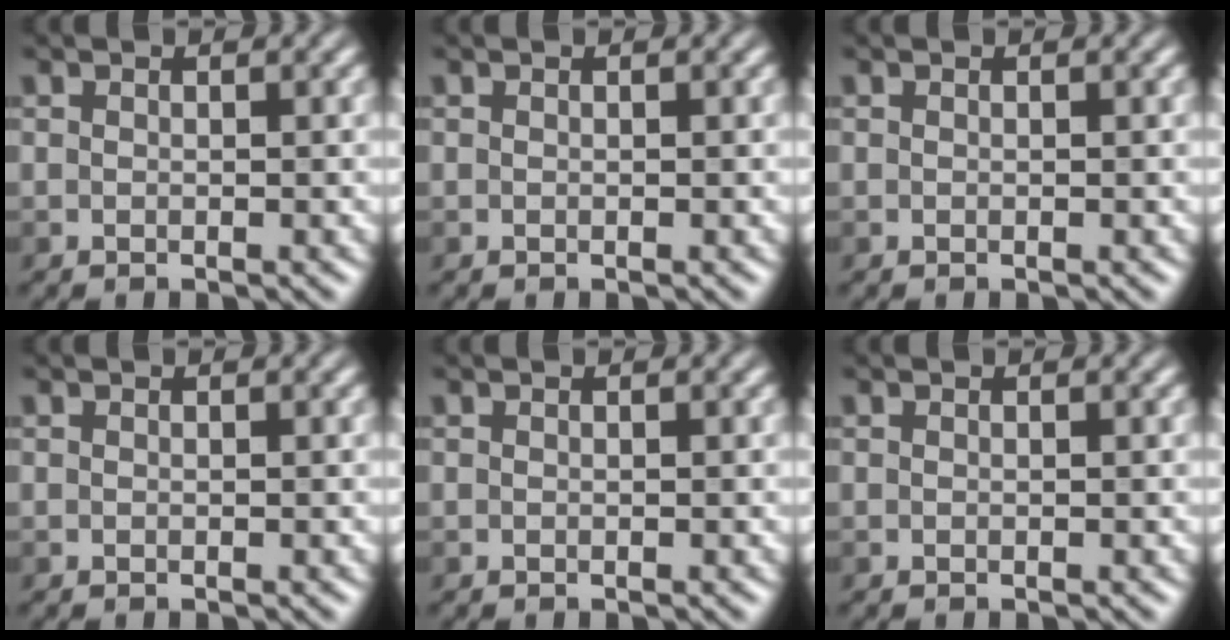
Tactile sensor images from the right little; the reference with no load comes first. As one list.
[{"total": 0.0}, {"total": 0.0}, {"total": 0.0}, {"total": 0.0}, {"total": 0.0}]